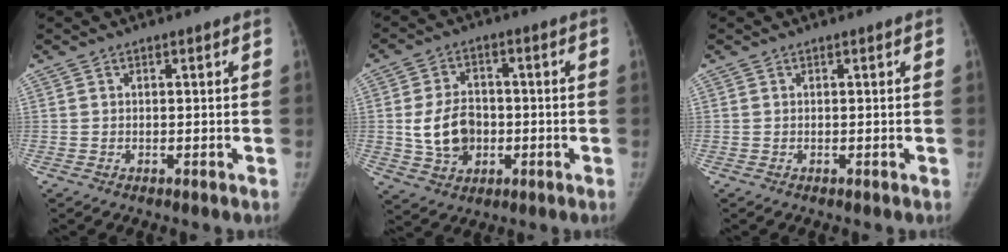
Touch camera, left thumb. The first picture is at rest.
{"total": 9.6, "force": [-1.0, 7.4, 6.0], "torque": [-0.086, 0.010, -0.012]}
{"total": 0.0}